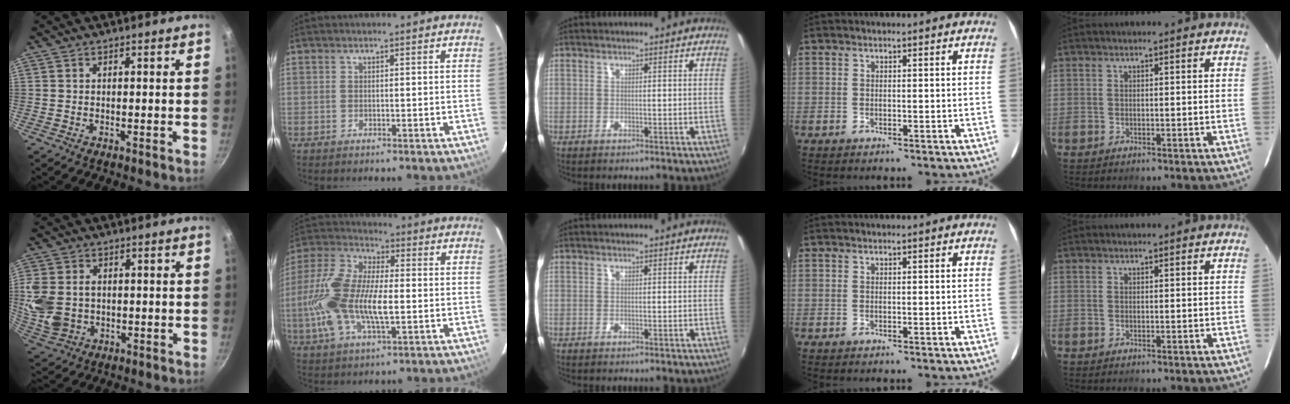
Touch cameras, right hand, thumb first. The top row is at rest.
{"thumb": {"total": 10.5, "force": [-0.2, 8.2, 6.6], "torque": [-0.133, -0.003, 0.004]}, "index": {"total": 17.6, "force": [-2.3, 7.4, 15.8], "torque": [-0.336, 0.003, -0.047]}}